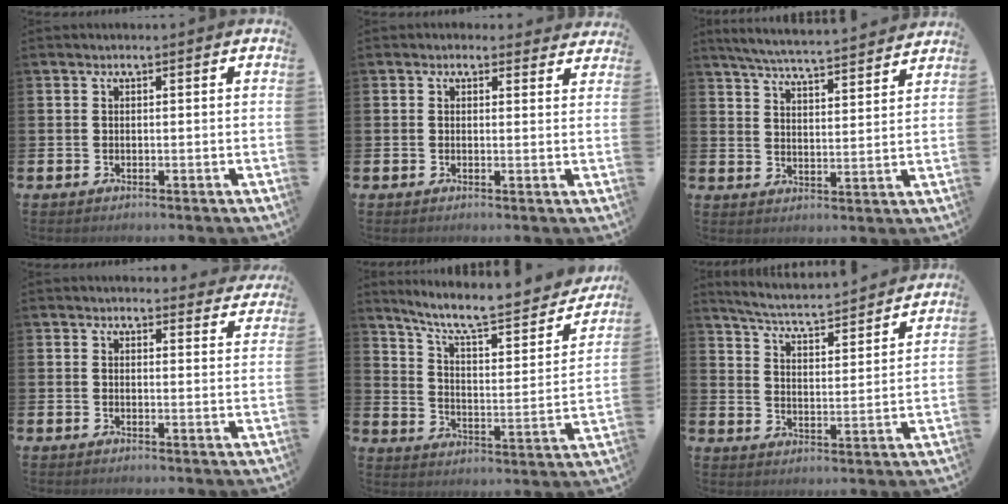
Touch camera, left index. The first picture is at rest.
{"total": 1.7, "force": [1.5, 0.7, 0.0], "torque": [0.004, -0.003, 0.025]}
{"total": 5.8, "force": [5.6, -0.1, 1.2], "torque": [-0.048, -0.040, 0.099]}
{"total": 2.7, "force": [2.7, 0.5, 0.1], "torque": [0.001, -0.013, 0.047]}
{"total": 9.0, "force": [7.7, 1.8, 4.2], "torque": [-0.105, -0.056, 0.125]}
{"total": 5.1, "force": [5.0, 0.1, 1.0], "torque": [-0.049, -0.045, 0.081]}